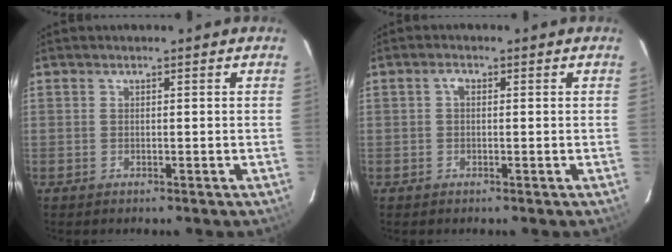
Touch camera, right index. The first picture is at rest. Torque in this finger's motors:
{"motor_torque": [0.16, -0.08, 0.06, 0.03]}